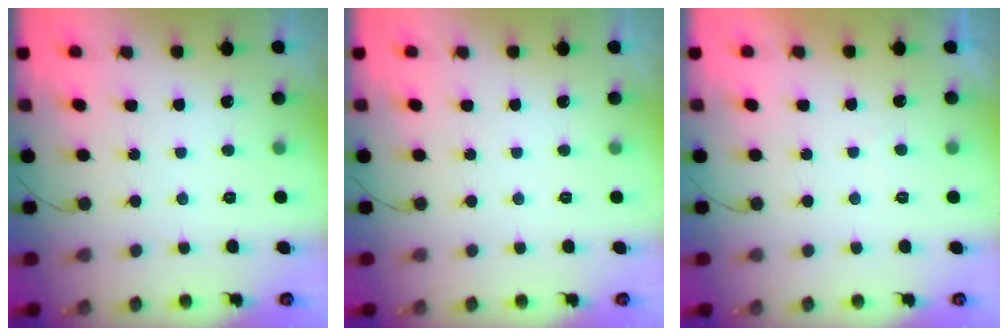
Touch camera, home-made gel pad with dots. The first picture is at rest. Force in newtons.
{"total": 0.0}
{"total": 1.4, "press": 1.1, "slide": 0.8}